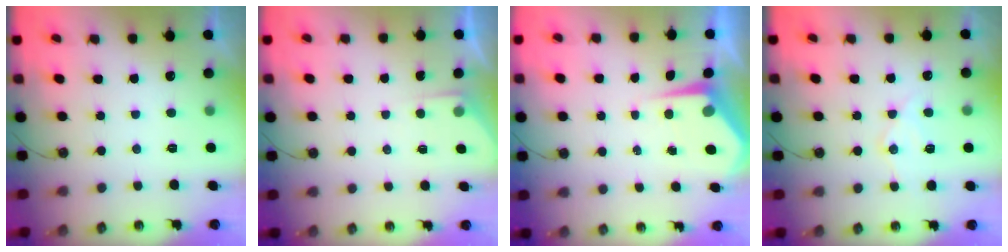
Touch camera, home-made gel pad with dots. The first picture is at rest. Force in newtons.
{"total": 2.0, "press": 2.0, "slide": 0.3}
{"total": 5.1, "press": 5.0, "slide": 0.7}
{"total": 10.7, "press": 10.7, "slide": 1.1}